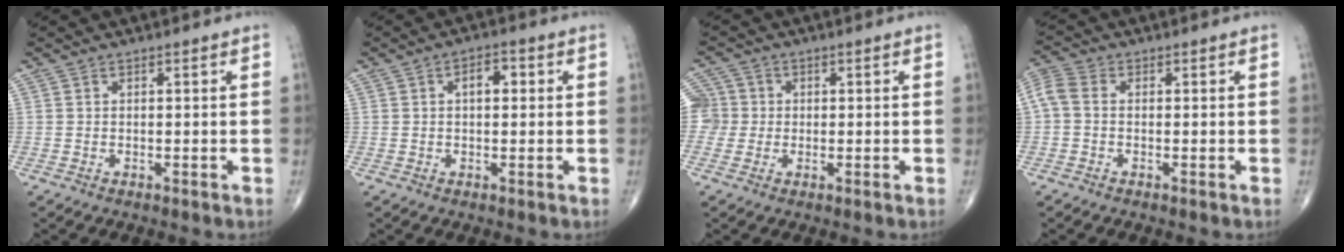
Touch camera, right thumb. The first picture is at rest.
{"total": 3.7, "force": [0.8, 2.1, 3.0], "torque": [-0.035, 0.011, 0.007]}
{"total": 5.4, "force": [0.1, 5.4, 0.6], "torque": [0.010, 0.014, -0.006]}
{"total": 4.7, "force": [-0.1, 3.3, 3.4], "torque": [-0.083, 0.015, -0.011]}